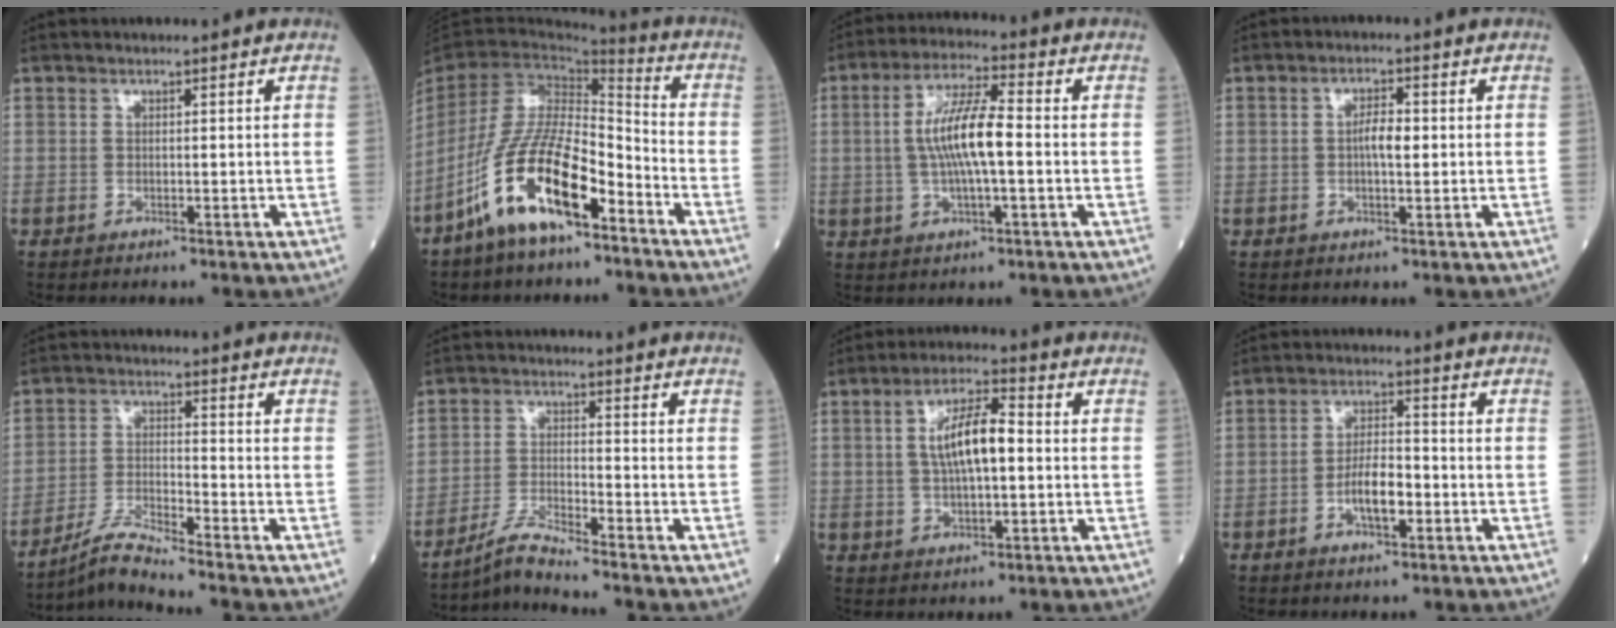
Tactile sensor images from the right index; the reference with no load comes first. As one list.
[{"total": 15.0, "force": [-8.6, 4.0, 11.5], "torque": [-0.234, -0.006, -0.161]}, {"total": 9.5, "force": [-0.2, 1.6, 9.3], "torque": [-0.181, 0.010, -0.008]}, {"total": 3.1, "force": [0.0, 0.9, 2.9], "torque": [-0.053, 0.006, -0.001]}, {"total": 5.8, "force": [-5.3, -1.4, 1.6], "torque": [-0.039, -0.021, -0.104]}, {"total": 4.8, "force": [-4.4, -1.3, 1.2], "torque": [-0.030, -0.022, -0.089]}, {"total": 8.6, "force": [0.7, 2.4, 8.2], "torque": [-0.156, 0.017, 0.010]}, {"total": 5.7, "force": [-1.9, 1.9, 5.0], "torque": [-0.094, 0.008, -0.035]}]